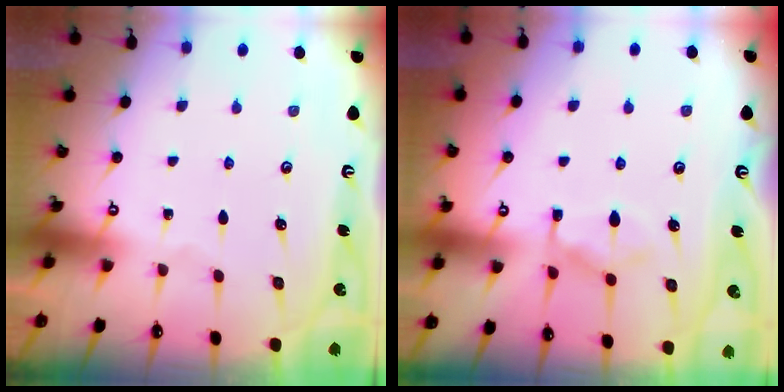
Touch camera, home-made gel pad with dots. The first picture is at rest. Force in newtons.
{"total": 9.1, "press": 9.1, "slide": 0.8}